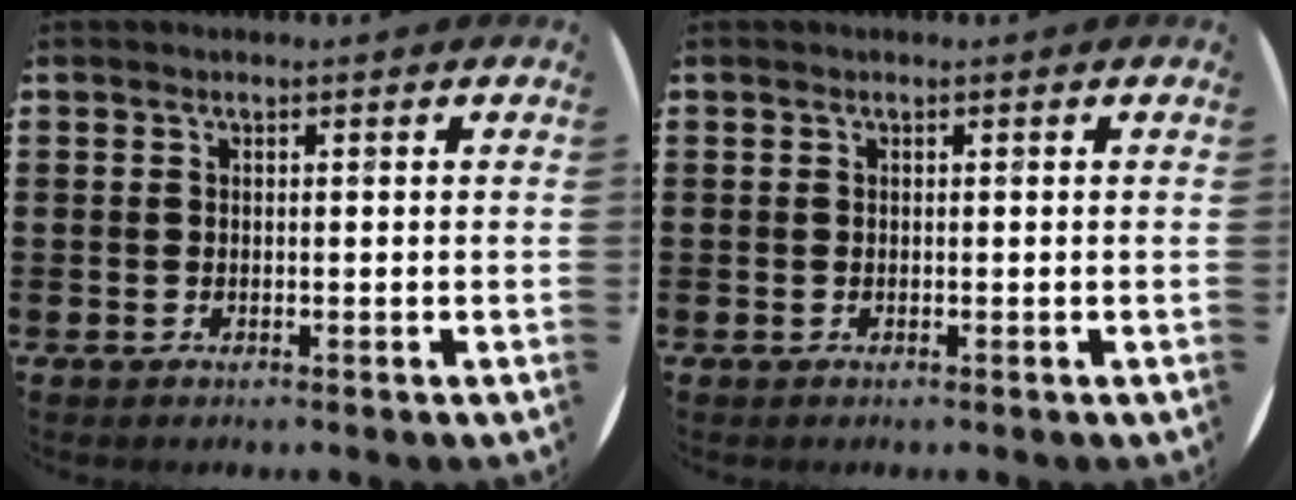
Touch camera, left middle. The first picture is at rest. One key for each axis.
{"total": 0.0}